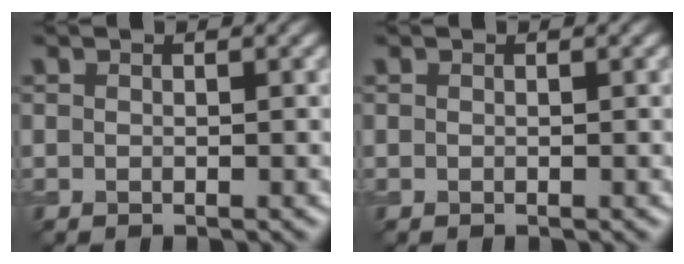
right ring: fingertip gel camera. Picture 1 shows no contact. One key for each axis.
{"total": 0.0}